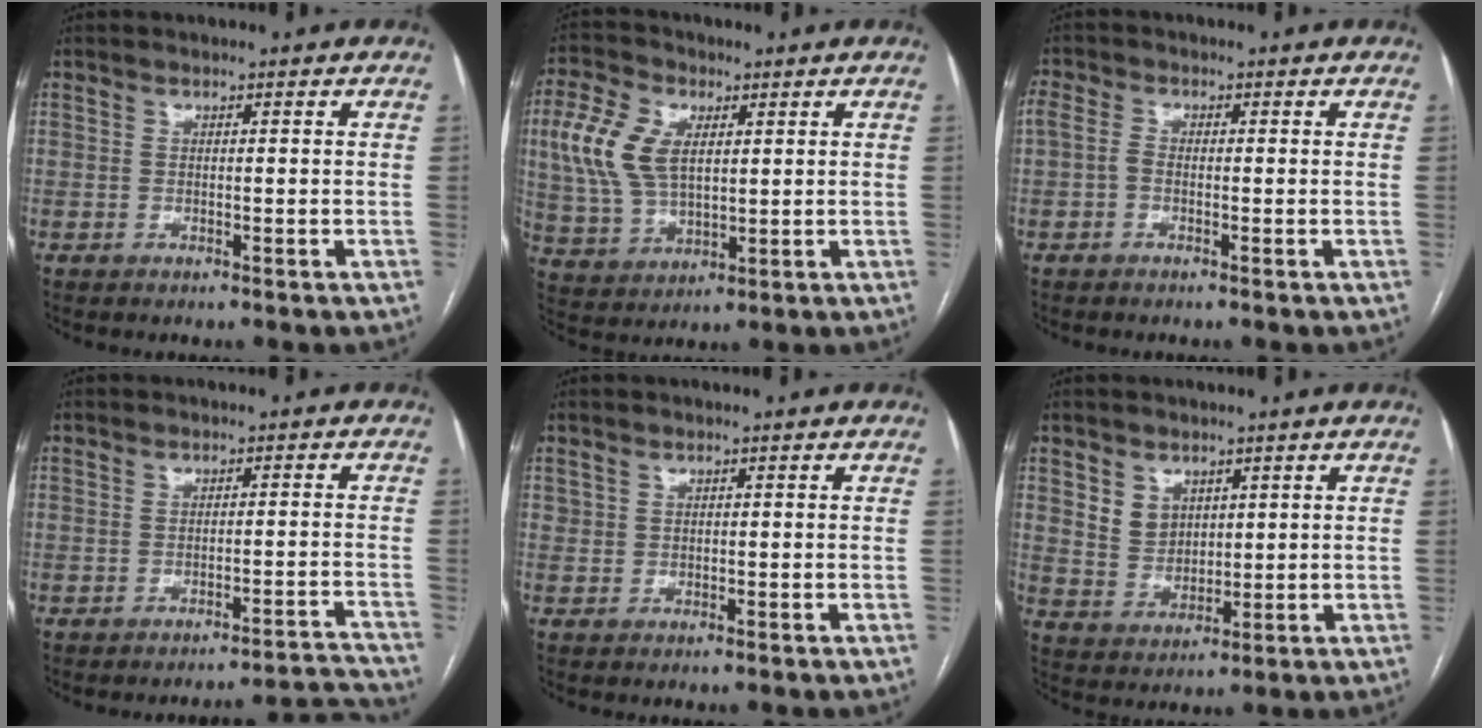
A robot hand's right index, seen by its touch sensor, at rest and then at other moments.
{"total": 10.7, "force": [2.6, 6.2, 8.4], "torque": [-0.204, 0.018, 0.055]}
{"total": 2.0, "force": [-0.6, 1.2, 1.5], "torque": [-0.031, 0.004, -0.015]}
{"total": 8.9, "force": [-8.9, -0.9, -0.3], "torque": [0.027, 0.012, -0.104]}
{"total": 0.5, "force": [0.2, 0.5, 0.0], "torque": [0.005, 0.005, 0.004]}
{"total": 4.9, "force": [2.3, 3.9, 1.8], "torque": [-0.041, 0.006, 0.055]}